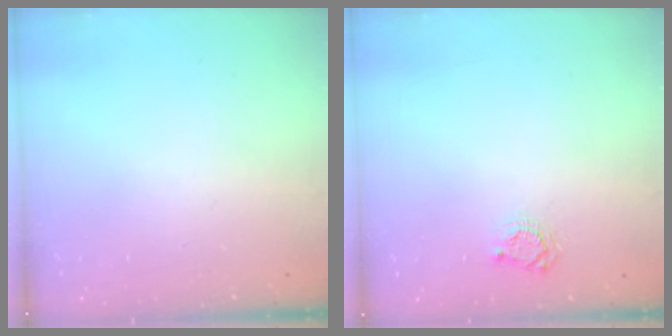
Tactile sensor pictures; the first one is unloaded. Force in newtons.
{"total": 4.8, "press": 4.8, "slide": 0.4}